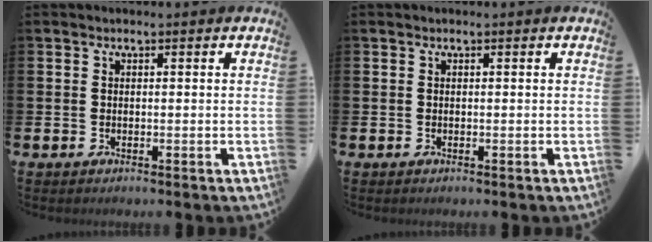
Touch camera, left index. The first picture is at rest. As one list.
[{"total": 0.0}]